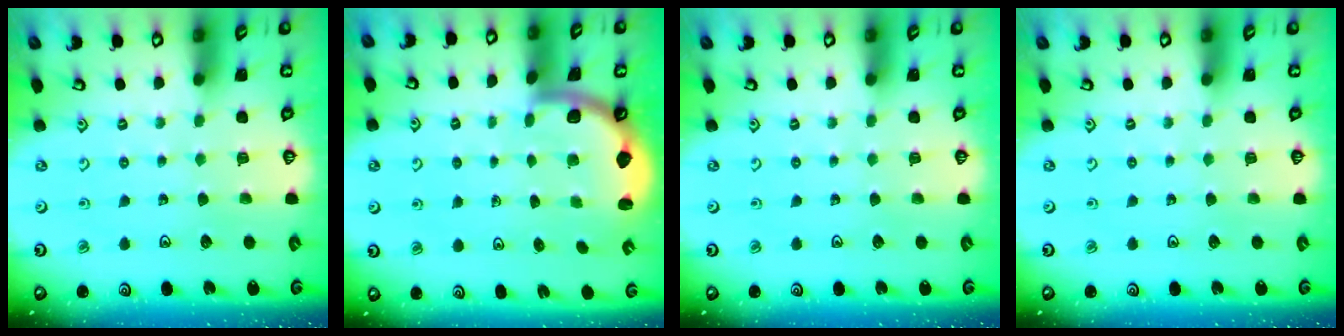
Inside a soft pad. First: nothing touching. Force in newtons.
{"total": 1.8, "press": 1.8, "slide": 0.1}
{"total": 0.0}
{"total": 0.0}